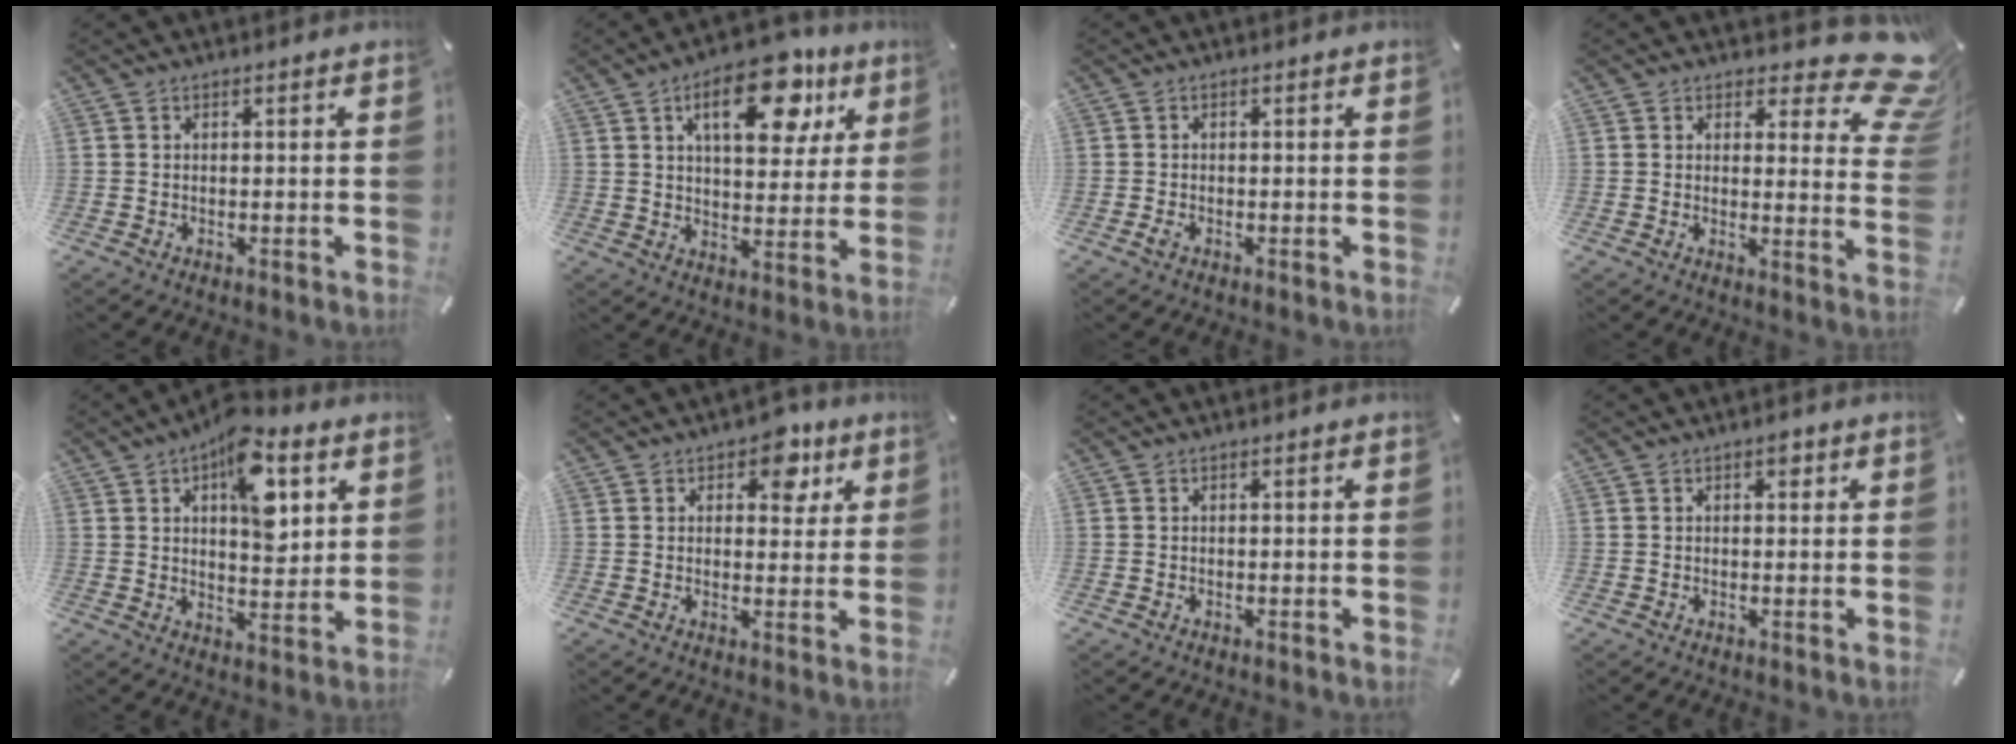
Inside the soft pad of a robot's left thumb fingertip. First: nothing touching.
{"total": 17.7, "force": [8.6, 9.2, 12.4], "torque": [-0.171, -0.028, 0.138]}
{"total": 1.0, "force": [-0.4, 0.6, 0.8], "torque": [-0.022, -0.005, -0.009]}
{"total": 9.4, "force": [6.5, 4.0, 5.6], "torque": [-0.056, -0.059, 0.110]}
{"total": 13.6, "force": [6.1, 7.3, 9.8], "torque": [-0.127, -0.023, 0.099]}
{"total": 7.7, "force": [4.0, 4.9, 4.3], "torque": [-0.034, -0.015, 0.062]}
{"total": 0.0}
{"total": 2.0, "force": [0.8, 1.1, 1.4], "torque": [-0.014, -0.001, 0.010]}